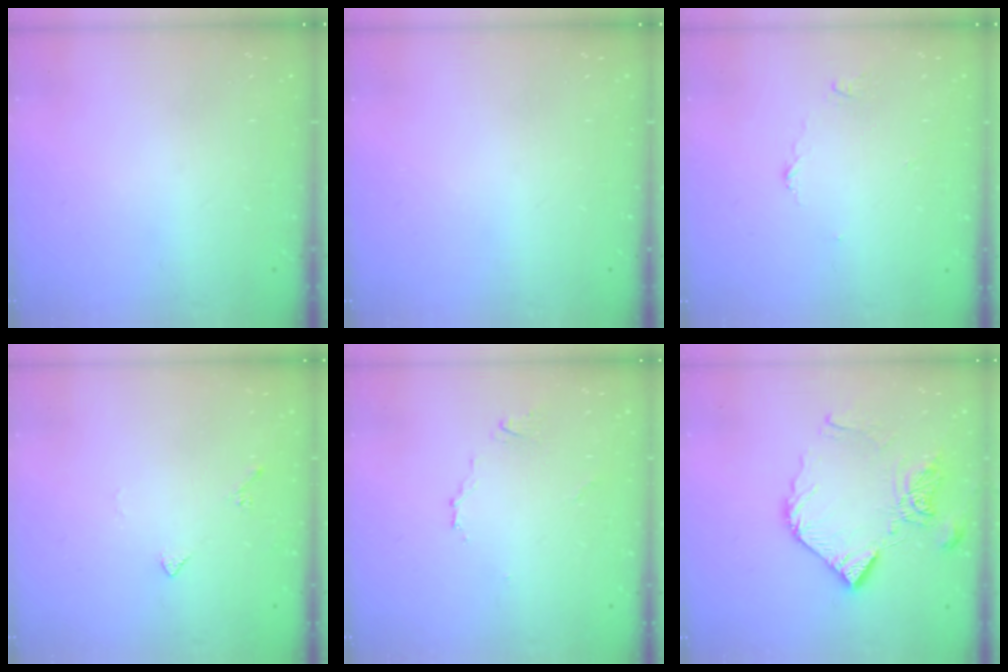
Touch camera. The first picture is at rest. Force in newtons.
{"total": 0.0}
{"total": 3.4, "press": 3.4, "slide": 0.5}
{"total": 3.3, "press": 3.2, "slide": 0.7}
{"total": 2.7, "press": 2.6, "slide": 0.5}
{"total": 13.2, "press": 13.2, "slide": 1.0}